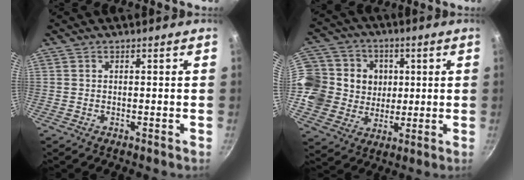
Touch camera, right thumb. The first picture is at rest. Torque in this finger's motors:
{"motor_torque": [-0.62, 0.85, 0.07, -0.04, 0.07]}